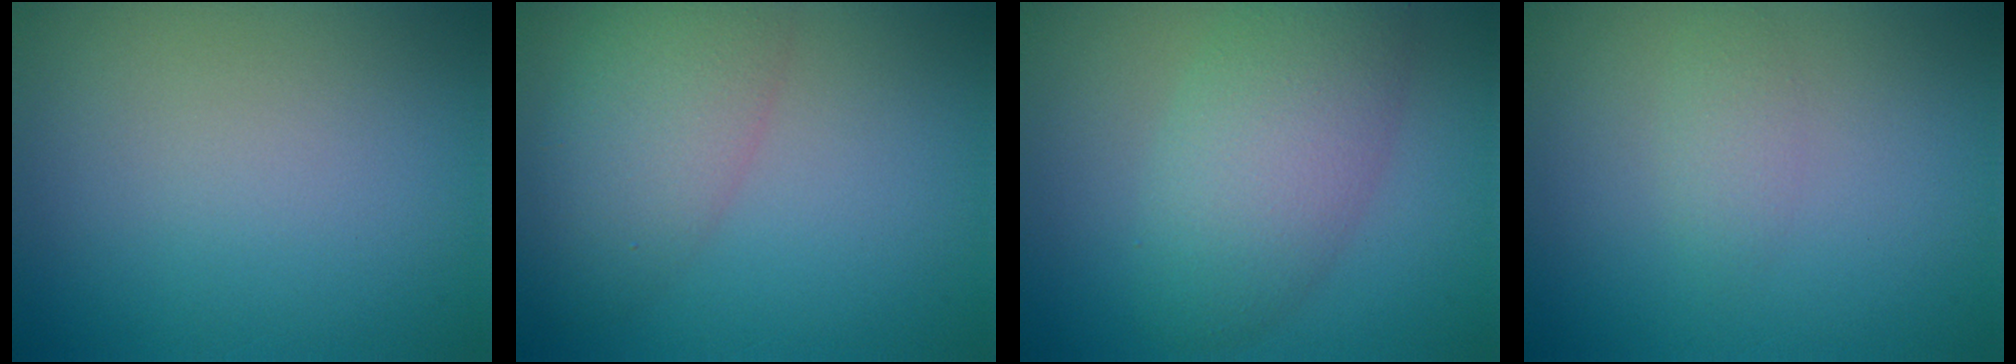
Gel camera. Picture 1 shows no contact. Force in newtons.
{"total": 5.3, "press": 5.2, "slide": 0.4}
{"total": 5.7, "press": 5.7, "slide": 0.1}
{"total": 1.2, "press": 1.2, "slide": 0.1}